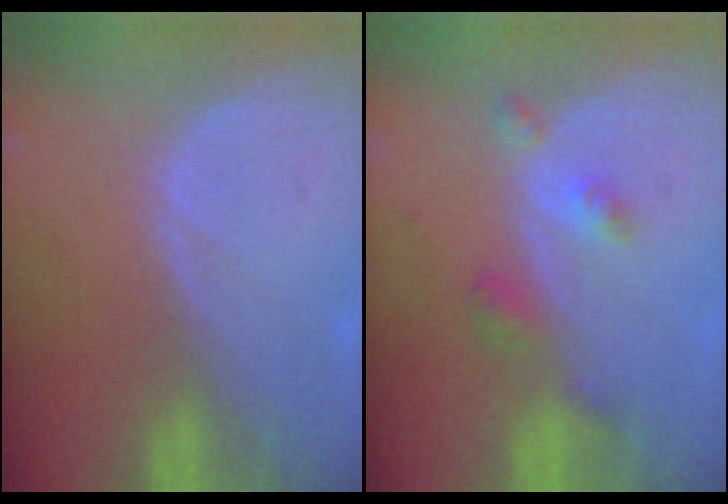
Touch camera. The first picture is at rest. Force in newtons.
{"total": 4.2, "press": 3.8, "slide": 1.8}